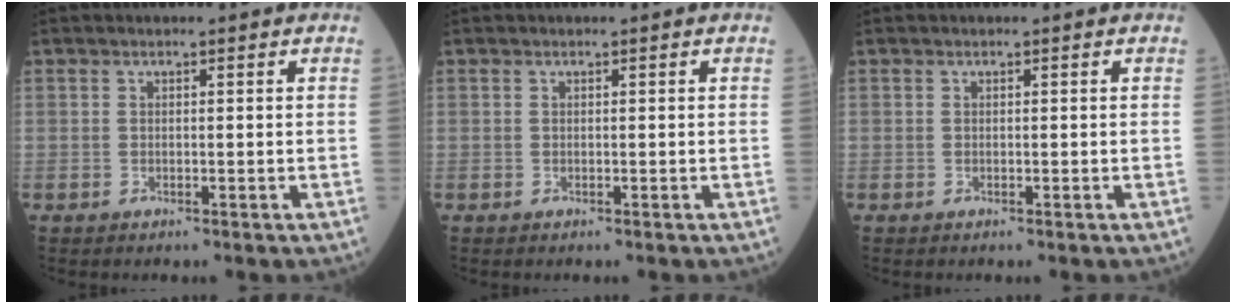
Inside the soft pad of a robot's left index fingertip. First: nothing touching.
{"total": 0.0}
{"total": 0.0}